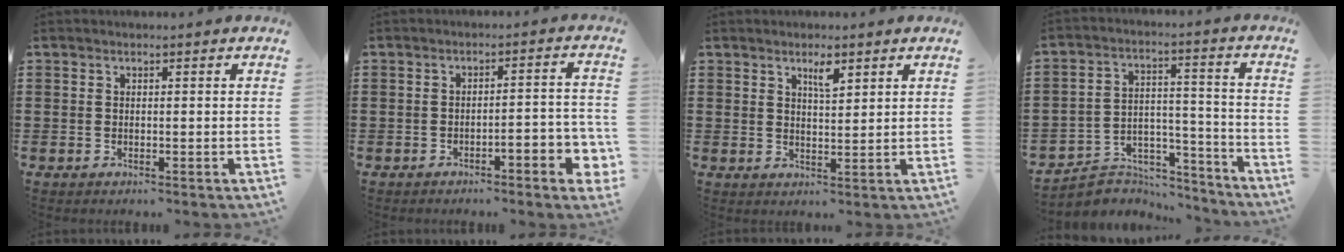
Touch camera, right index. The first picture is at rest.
{"total": 4.0, "force": [-2.6, 0.6, 2.9], "torque": [-0.048, 0.000, -0.048]}
{"total": 3.0, "force": [2.0, 0.8, 2.1], "torque": [-0.031, -0.002, 0.031]}
{"total": 4.6, "force": [-3.9, 2.3, 0.5], "torque": [-0.017, 0.011, -0.079]}